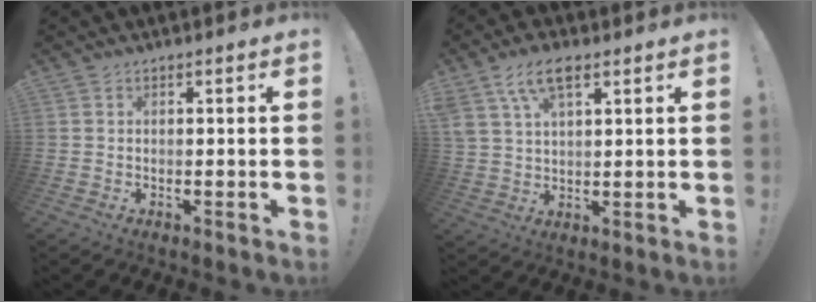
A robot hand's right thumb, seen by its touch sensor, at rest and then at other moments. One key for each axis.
{"total": 9.3, "fx": 5.4, "fy": 4.2, "fz": 6.2, "tx": -0.114, "ty": -0.009, "tz": 0.104}